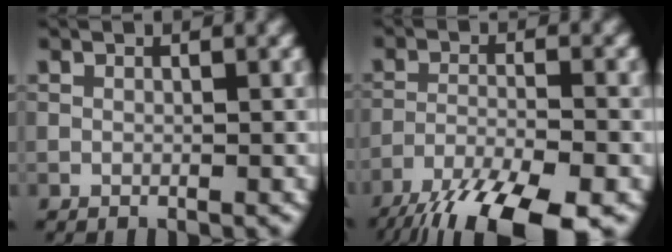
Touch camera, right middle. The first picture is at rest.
{"total": 11.6, "force": [-8.8, 3.0, 6.9], "torque": [-0.126, -0.036, -0.145]}